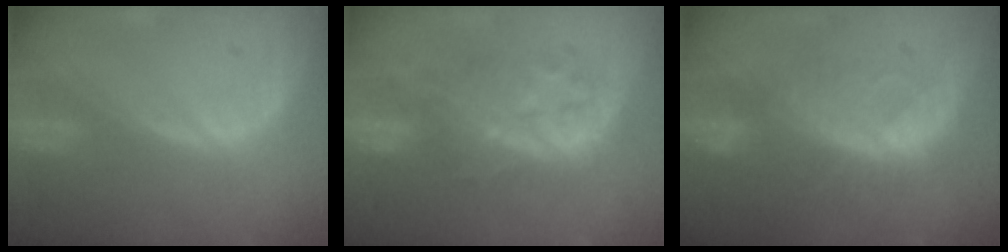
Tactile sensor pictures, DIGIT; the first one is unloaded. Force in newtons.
{"total": 8.1, "press": 8.0, "slide": 1.2}
{"total": 8.1, "press": 7.6, "slide": 2.8}